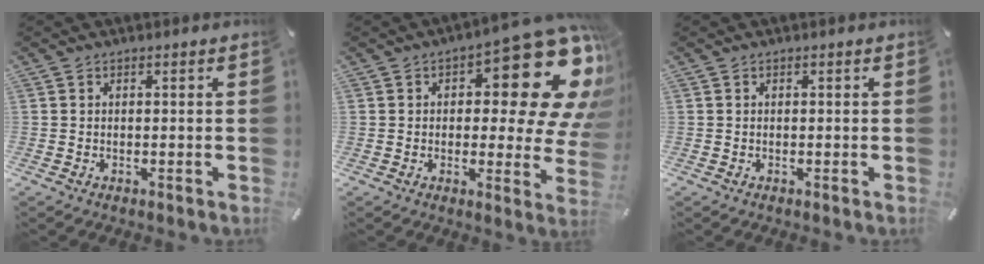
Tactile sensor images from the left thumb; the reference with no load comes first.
{"total": 21.3, "force": [9.5, 8.7, 17.1], "torque": [-0.202, -0.078, 0.150]}
{"total": 0.0}